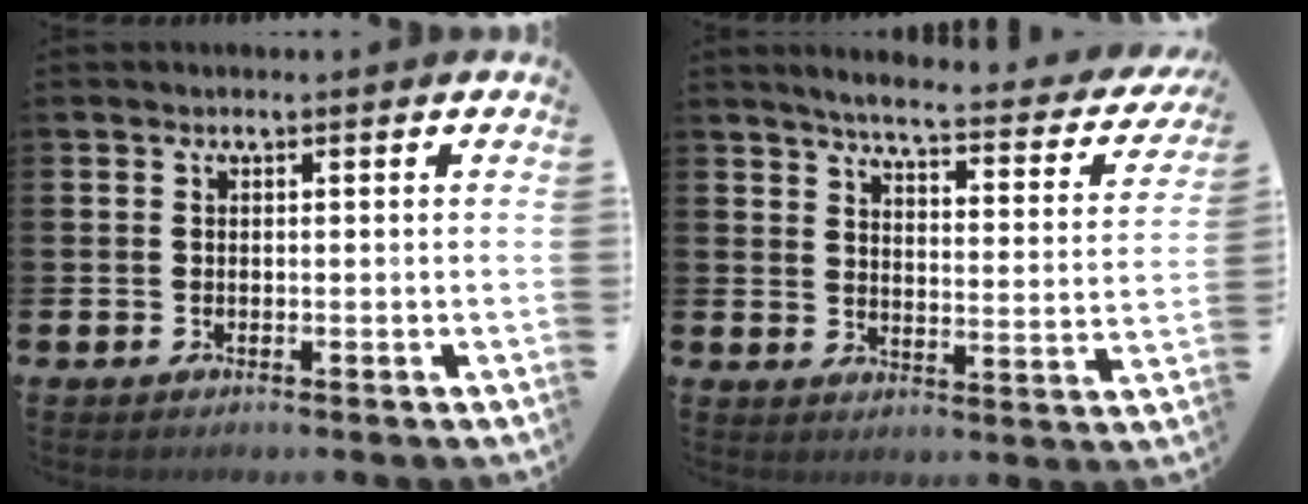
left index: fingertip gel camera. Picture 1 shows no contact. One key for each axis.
{"total": 5.0, "fx": 4.5, "fy": 0.3, "fz": 2.1, "tx": -0.055, "ty": -0.039, "tz": 0.068}